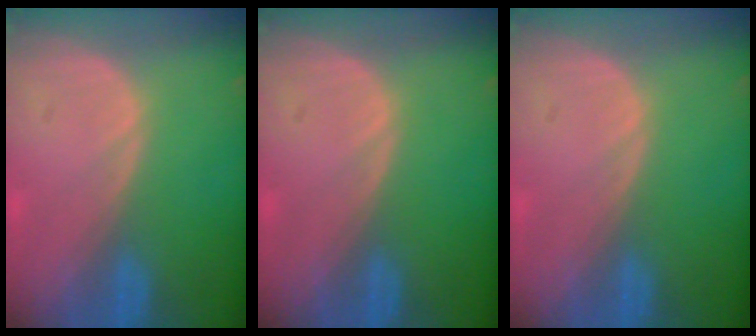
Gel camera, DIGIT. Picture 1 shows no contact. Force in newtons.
{"total": 0.0}
{"total": 0.0}